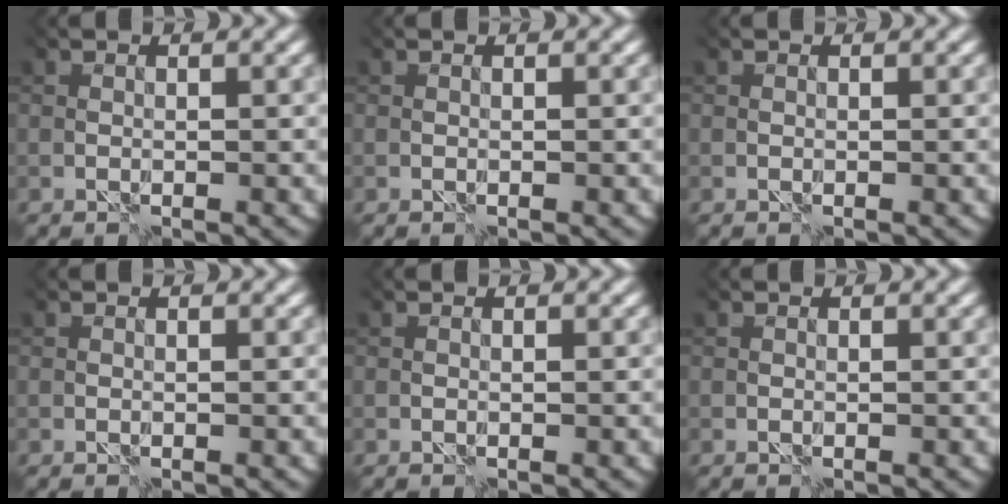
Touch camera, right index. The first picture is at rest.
{"total": 0.0}
{"total": 0.0}
{"total": 0.0}
{"total": 0.0}
{"total": 0.0}